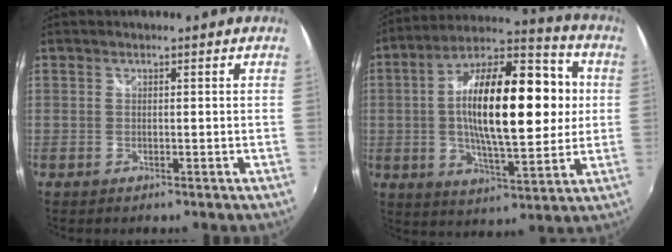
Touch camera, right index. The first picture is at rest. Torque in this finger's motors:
{"motor_torque": [0.88, 0.07, 1.05, 0.21]}